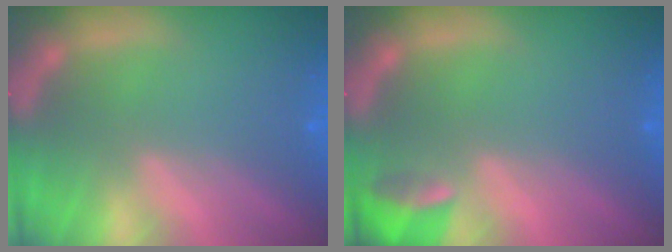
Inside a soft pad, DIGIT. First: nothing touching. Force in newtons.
{"total": 2.9}